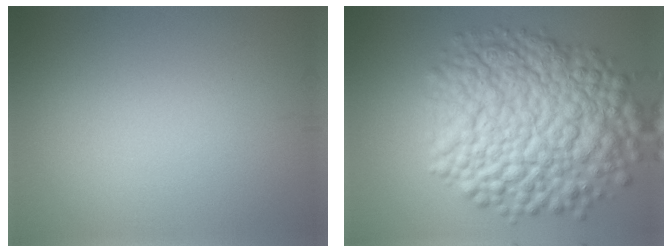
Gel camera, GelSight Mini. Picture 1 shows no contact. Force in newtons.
{"total": 13.2, "press": 13.1, "slide": 0.4}